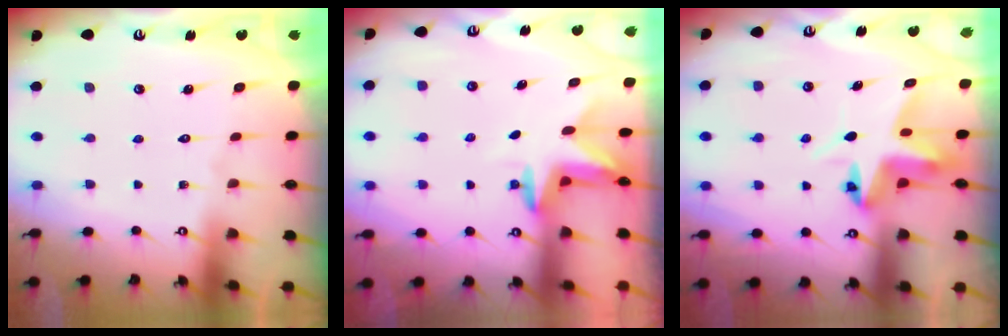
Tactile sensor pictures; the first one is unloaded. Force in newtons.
{"total": 2.7, "press": 2.7, "slide": 0.2}
{"total": 6.1, "press": 6.1, "slide": 0.2}